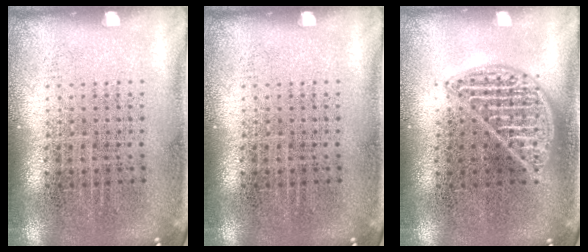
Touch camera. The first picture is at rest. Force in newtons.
{"total": 0.0}
{"total": 2.3, "press": 2.3, "slide": 0.3}